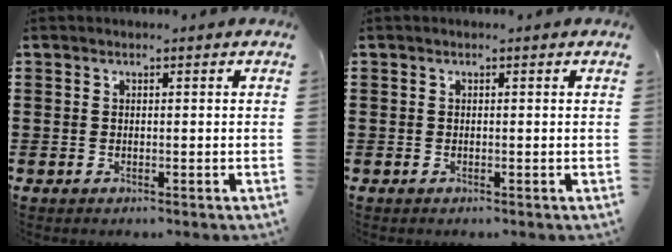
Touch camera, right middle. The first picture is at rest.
{"total": 0.0}